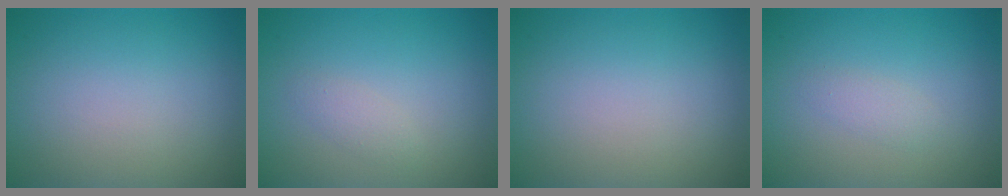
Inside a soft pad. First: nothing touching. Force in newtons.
{"total": 1.1, "press": 1.1, "slide": 0.1}
{"total": 0.0}
{"total": 1.1, "press": 1.1, "slide": 0.0}